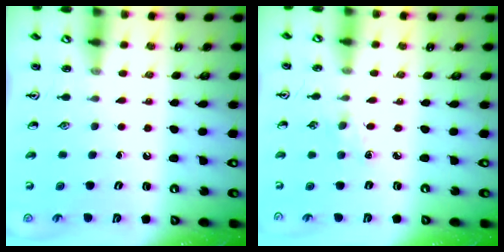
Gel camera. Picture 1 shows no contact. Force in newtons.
{"total": 3.0, "press": 2.9, "slide": 0.4}